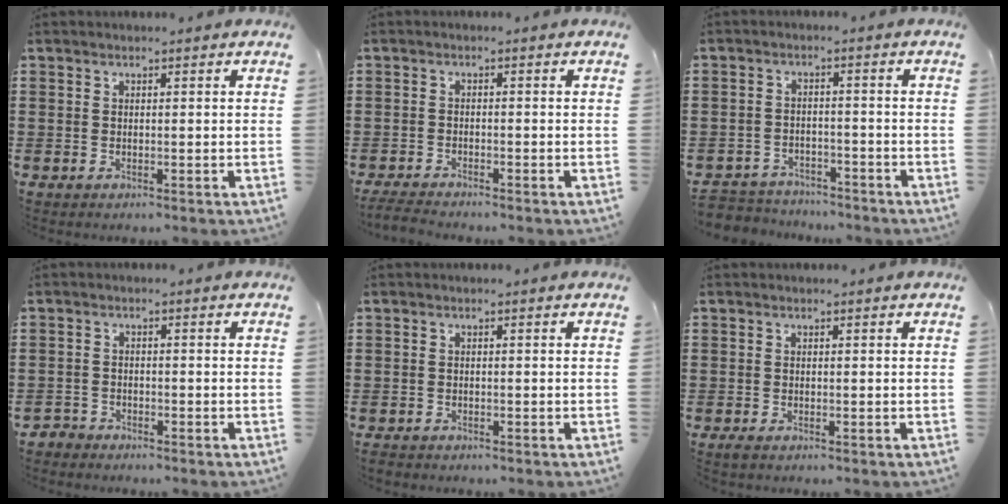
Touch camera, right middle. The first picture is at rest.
{"total": 2.3, "force": [-2.2, 0.1, 0.6], "torque": [-0.019, -0.001, -0.048]}
{"total": 3.8, "force": [-3.7, 0.8, -0.3], "torque": [-0.009, -0.003, -0.082]}
{"total": 2.0, "force": [-1.9, 0.5, -0.2], "torque": [-0.004, -0.001, -0.044]}
{"total": 0.7, "force": [-0.6, 0.3, 0.0], "torque": [-0.002, 0.000, -0.013]}
{"total": 0.5, "force": [-0.4, 0.1, 0.3], "torque": [-0.008, -0.005, -0.006]}